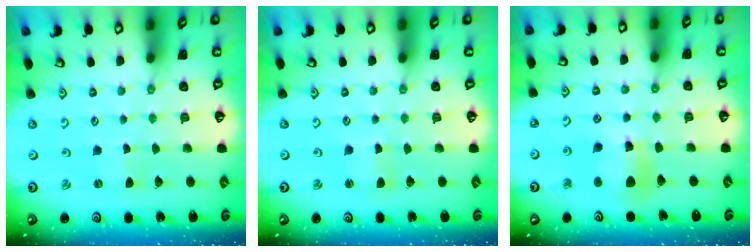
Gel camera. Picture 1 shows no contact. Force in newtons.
{"total": 1.2, "press": 1.1, "slide": 0.2}
{"total": 10.5, "press": 10.4, "slide": 1.4}